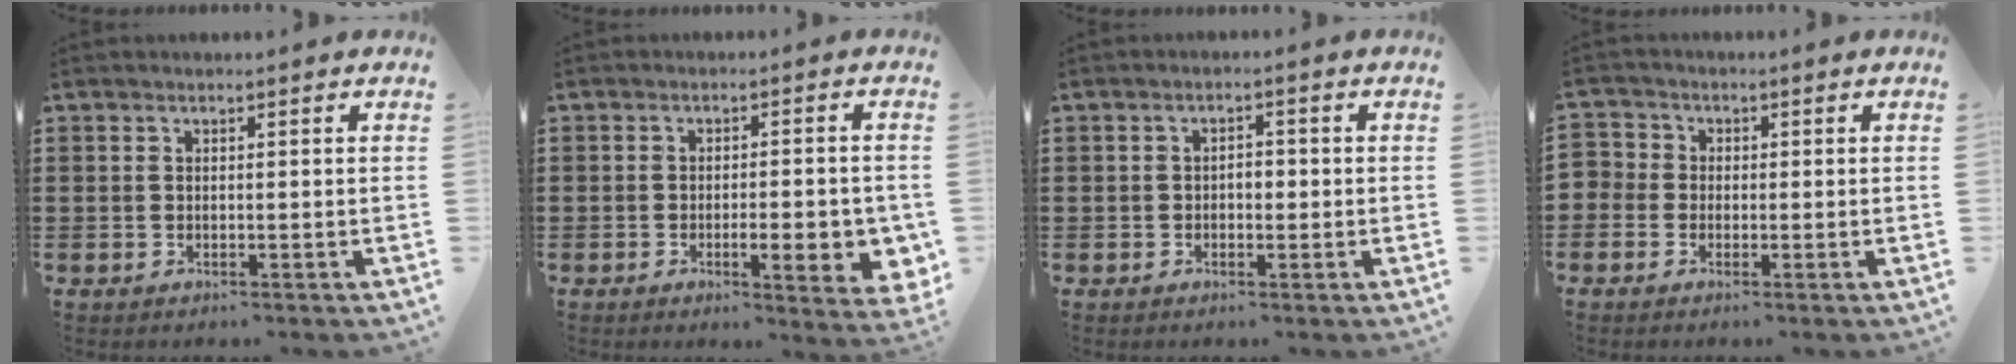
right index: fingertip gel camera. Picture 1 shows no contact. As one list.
[{"total": 6.3, "force": [-1.5, 1.7, 5.8], "torque": [-0.079, -0.008, -0.024]}, {"total": 2.0, "force": [-0.5, 1.1, 1.6], "torque": [-0.031, 0.005, -0.011]}, {"total": 1.8, "force": [-0.9, 1.6, -0.1], "torque": [-0.009, 0.007, -0.022]}]